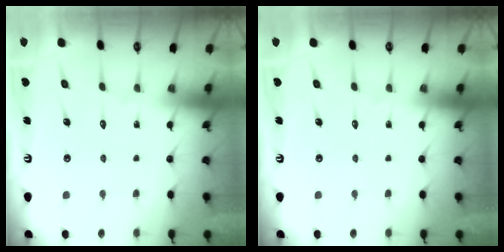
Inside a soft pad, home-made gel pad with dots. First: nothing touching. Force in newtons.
{"total": 0.0}